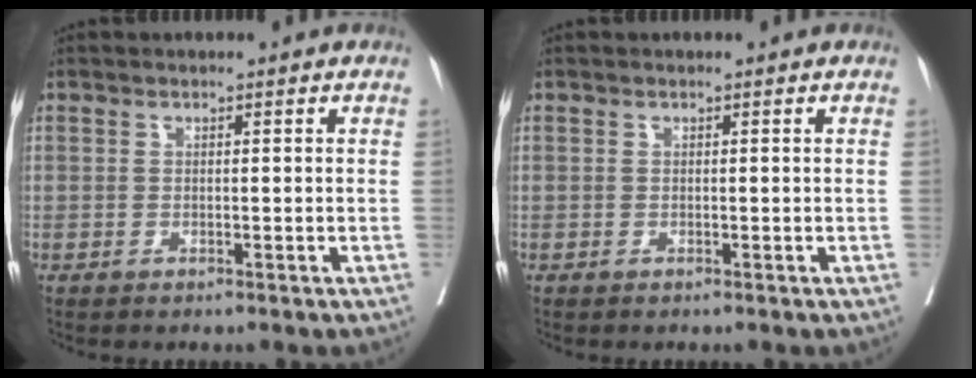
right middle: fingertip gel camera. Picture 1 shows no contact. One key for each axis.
{"total": 0.0}